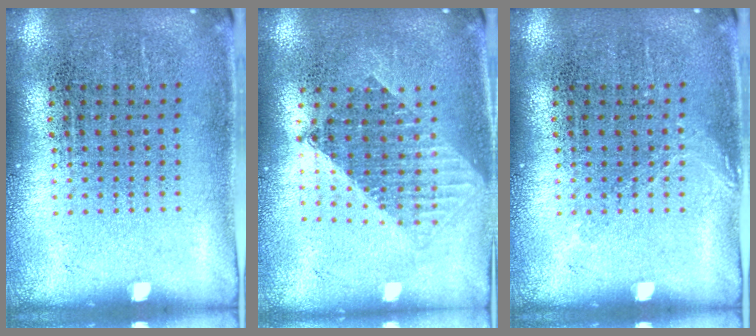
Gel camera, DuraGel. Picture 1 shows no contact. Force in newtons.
{"total": 1.6, "press": 1.3, "slide": 1.0}
{"total": 0.8, "press": 0.8, "slide": 0.2}